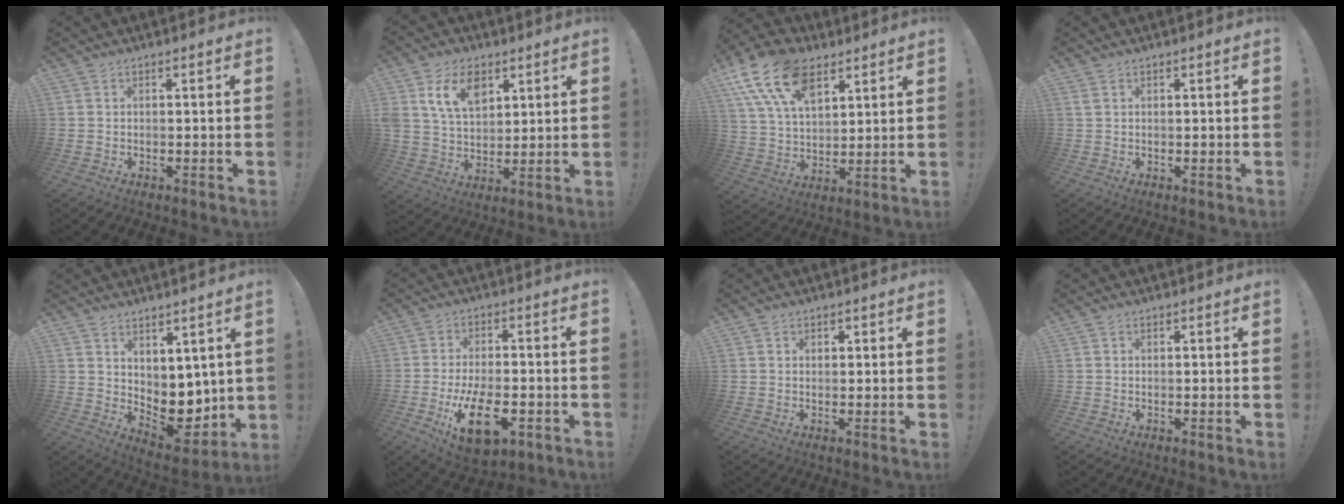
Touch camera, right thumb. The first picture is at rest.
{"total": 12.6, "force": [6.3, 8.4, 7.1], "torque": [-0.123, -0.016, 0.122]}
{"total": 18.5, "force": [10.2, 10.8, 11.0], "torque": [-0.209, -0.047, 0.184]}
{"total": 1.0, "force": [0.6, 0.3, 0.8], "torque": [-0.014, 0.001, 0.010]}
{"total": 7.2, "force": [1.0, 6.4, 3.3], "torque": [-0.018, -0.025, 0.035]}
{"total": 14.5, "force": [-5.8, 7.3, 11.0], "torque": [-0.179, 0.016, -0.095]}
{"total": 0.9, "force": [0.4, 0.7, 0.3], "torque": [-0.003, 0.001, 0.007]}
{"total": 0.0}